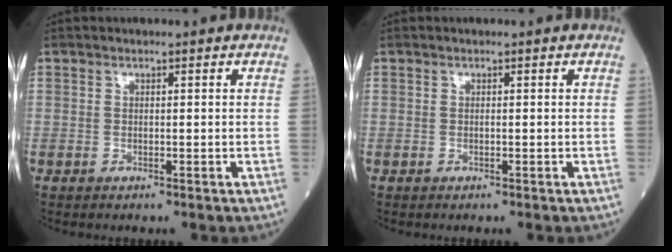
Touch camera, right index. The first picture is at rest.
{"total": 0.0}